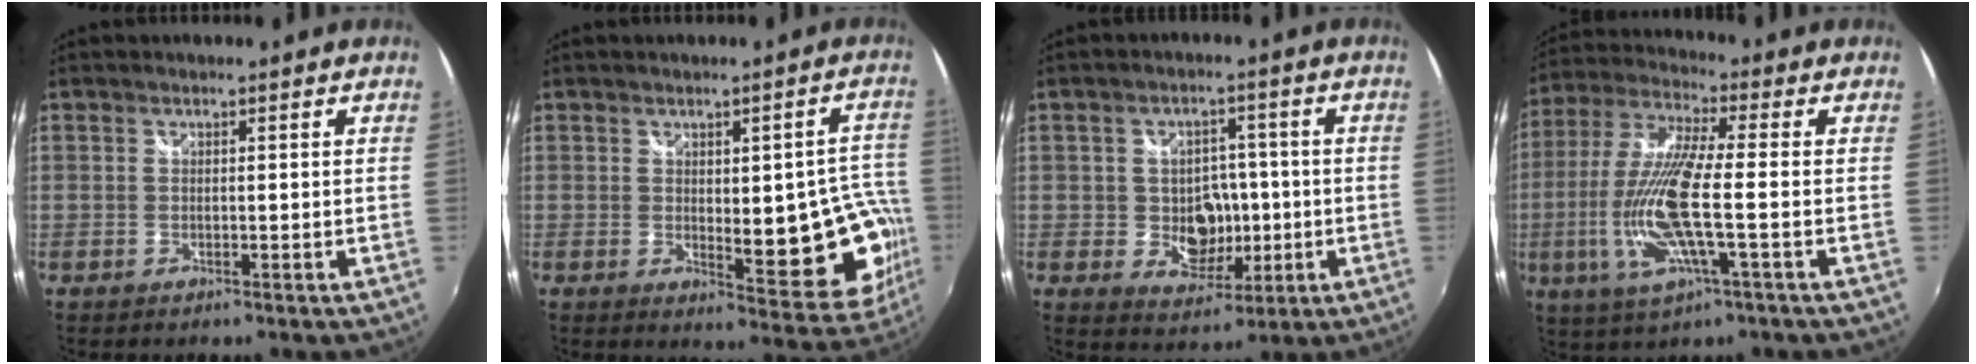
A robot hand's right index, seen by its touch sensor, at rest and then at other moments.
{"total": 13.0, "force": [-2.0, 4.9, 11.9], "torque": [-0.121, 0.008, -0.009]}
{"total": 7.7, "force": [-0.9, 6.4, 4.2], "torque": [-0.080, 0.007, 0.000]}
{"total": 15.1, "force": [-3.2, 2.3, 14.5], "torque": [-0.299, -0.010, -0.057]}